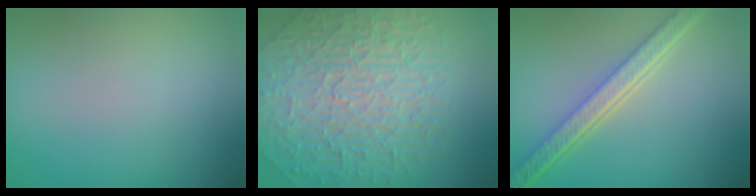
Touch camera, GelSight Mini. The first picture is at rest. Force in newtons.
{"total": 10.0, "press": 6.6, "slide": 7.5}
{"total": 5.7, "press": 4.4, "slide": 3.7}